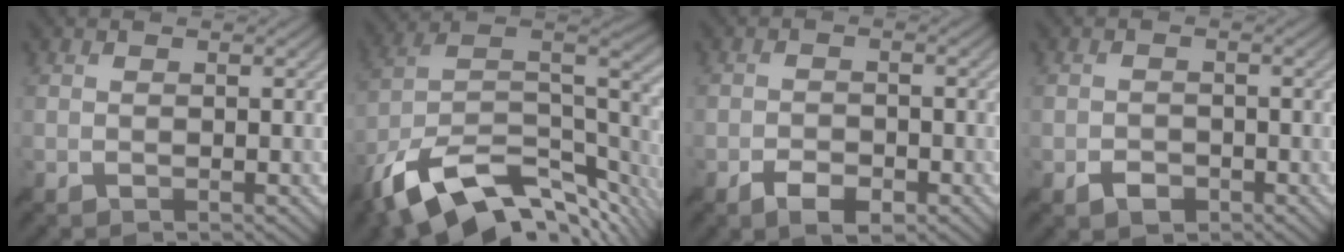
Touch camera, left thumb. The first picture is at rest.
{"total": 16.4, "force": [-9.5, 7.3, 11.2], "torque": [-0.245, -0.023, -0.156]}
{"total": 3.2, "force": [-2.1, 1.3, 2.0], "torque": [-0.032, -0.004, -0.039]}
{"total": 2.0, "force": [-1.3, 1.3, 0.7], "torque": [-0.004, -0.002, -0.026]}